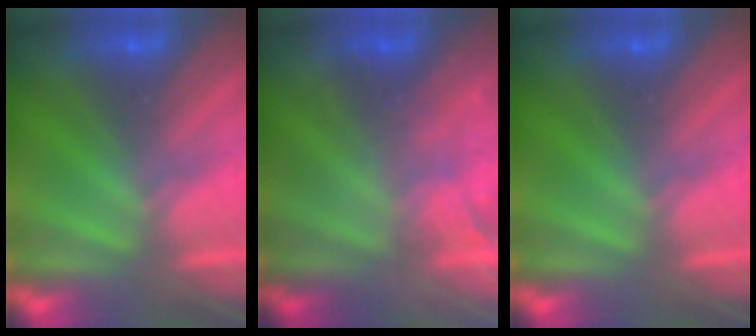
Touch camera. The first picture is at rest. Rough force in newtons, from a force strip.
{"total": 2.2}
{"total": 0.0}